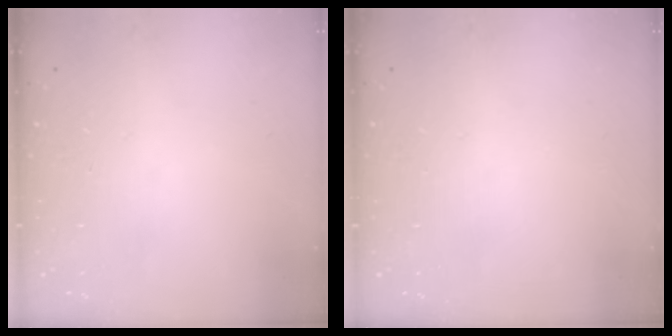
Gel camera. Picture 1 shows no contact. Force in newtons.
{"total": 0.0}